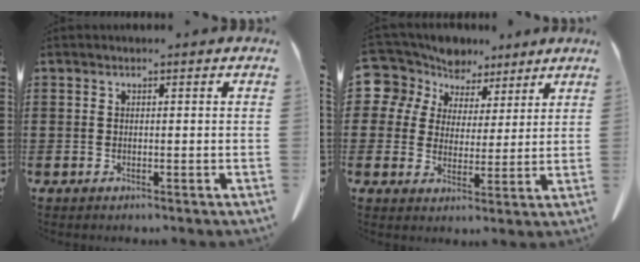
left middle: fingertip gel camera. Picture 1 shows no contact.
{"total": 7.8, "force": [5.9, 5.1, 0.7], "torque": [-0.065, -0.024, 0.110]}